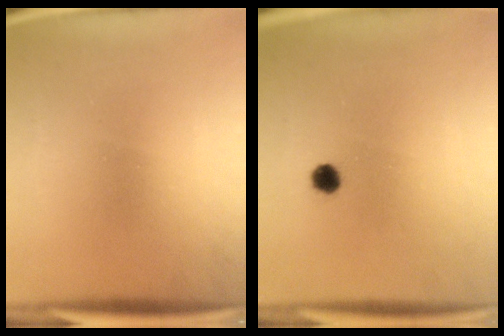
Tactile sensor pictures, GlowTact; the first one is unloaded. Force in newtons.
{"total": 2.3}